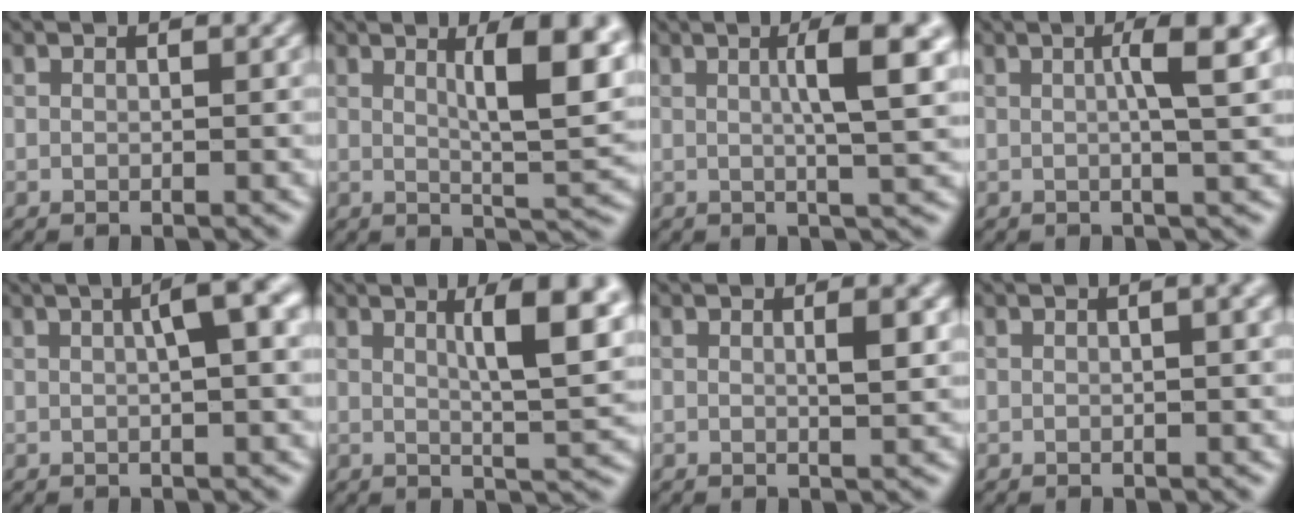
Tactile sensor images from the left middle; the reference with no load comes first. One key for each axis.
{"total": 8.1, "fx": 2.5, "fy": 2.0, "fz": 7.4, "tx": -0.092, "ty": 0.000, "tz": 0.041}
{"total": 5.9, "fx": 1.3, "fy": 1.0, "fz": 5.6, "tx": -0.076, "ty": 0.010, "tz": 0.018}
{"total": 4.5, "fx": 0.9, "fy": 0.7, "fz": 4.4, "tx": -0.060, "ty": 0.009, "tz": 0.009}
{"total": 4.6, "fx": 1.1, "fy": 0.9, "fz": 4.4, "tx": -0.059, "ty": 0.017, "tz": 0.012}
{"total": 7.4, "fx": 2.3, "fy": 1.7, "fz": 6.8, "tx": -0.079, "ty": 0.004, "tz": 0.036}
{"total": 1.9, "fx": 0.4, "fy": 0.4, "fz": 1.8, "tx": -0.025, "ty": 0.002, "tz": 0.004}
{"total": 2.7, "fx": 0.6, "fy": 1.0, "fz": 2.4, "tx": -0.021, "ty": 0.009, "tz": 0.003}